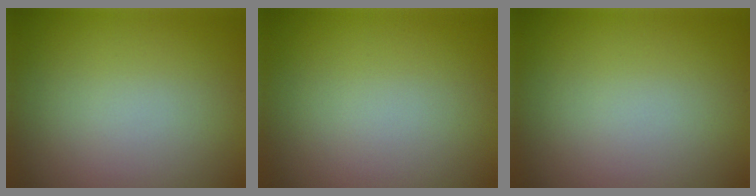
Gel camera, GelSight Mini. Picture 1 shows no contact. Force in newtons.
{"total": 0.0}
{"total": 0.0}